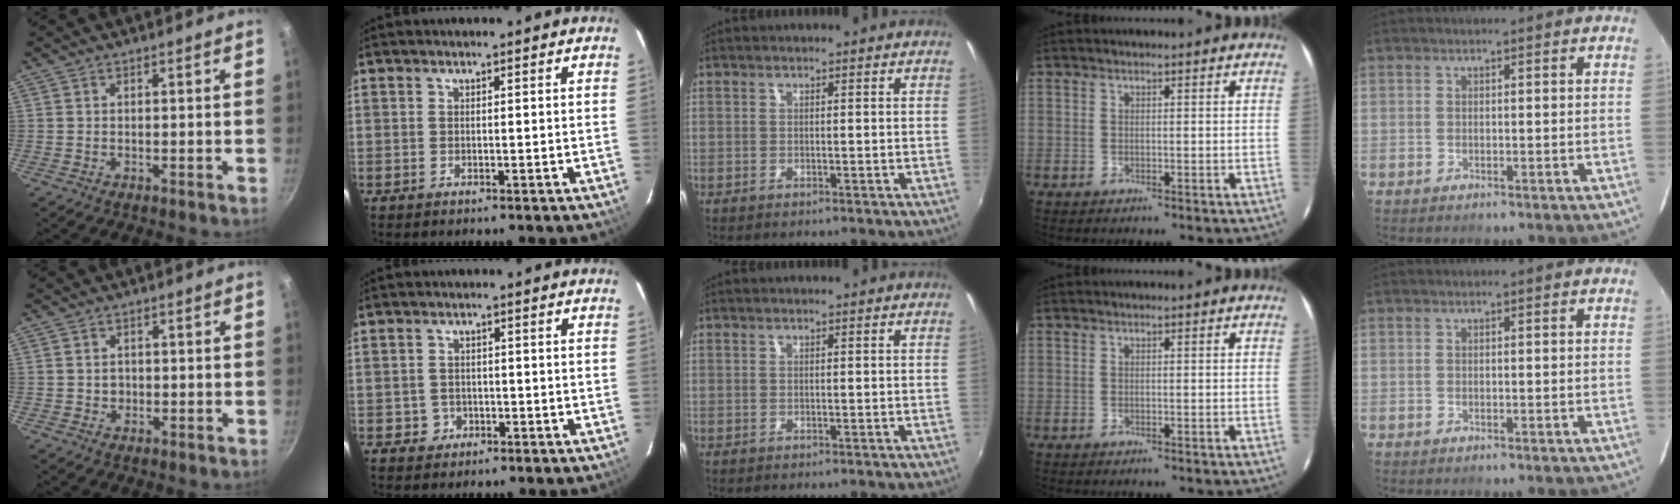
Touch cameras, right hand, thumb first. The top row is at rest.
{"thumb": {"total": 1.8, "force": [-0.1, 1.6, 0.8], "torque": [-0.008, 0.002, -0.003]}, "index": {"total": 2.7, "force": [-1.1, 2.5, 0.2], "torque": [-0.008, 0.006, -0.015]}}